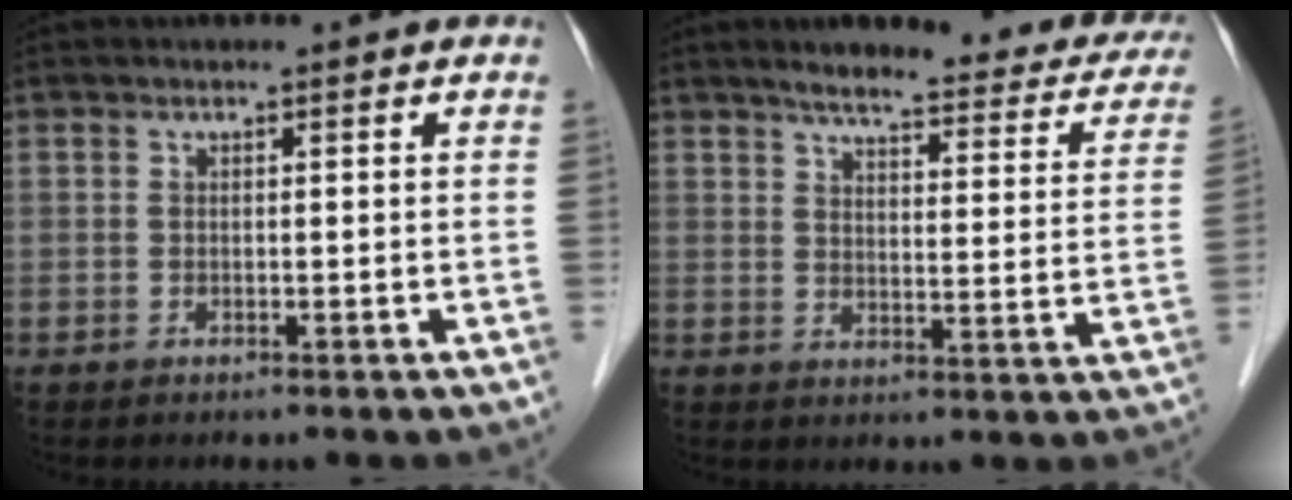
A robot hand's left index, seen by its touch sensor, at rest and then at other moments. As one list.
[{"total": 20.5, "force": [17.0, 4.6, 10.5], "torque": [-0.117, 0.002, 0.196]}]